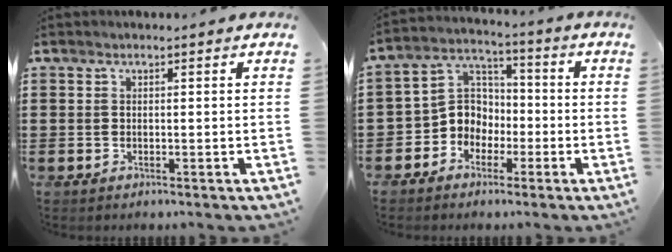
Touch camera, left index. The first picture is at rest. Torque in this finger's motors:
{"motor_torque": [0.75, 0.65, 0.24, 0.04]}